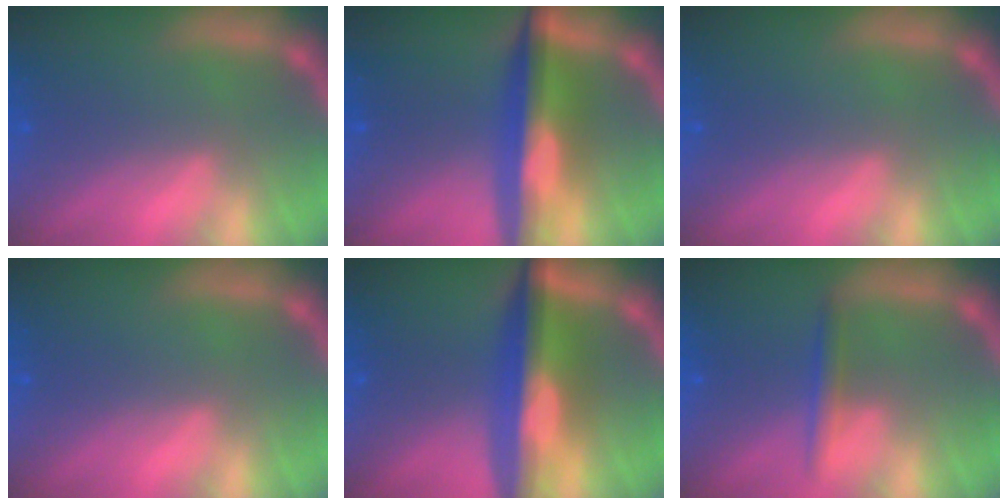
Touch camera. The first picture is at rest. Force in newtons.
{"total": 7.5}
{"total": 0.0}
{"total": 0.0}
{"total": 8.5}
{"total": 1.9}